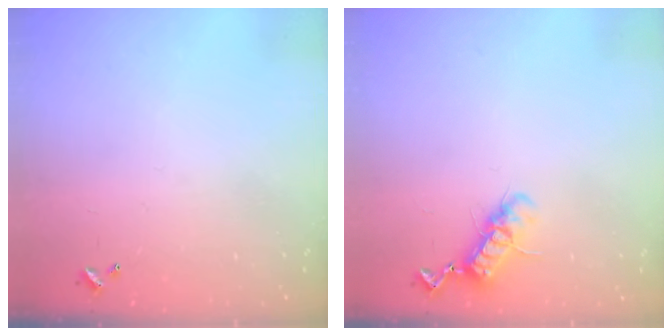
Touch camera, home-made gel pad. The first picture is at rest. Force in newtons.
{"total": 11.3, "press": 11.2, "slide": 1.2}